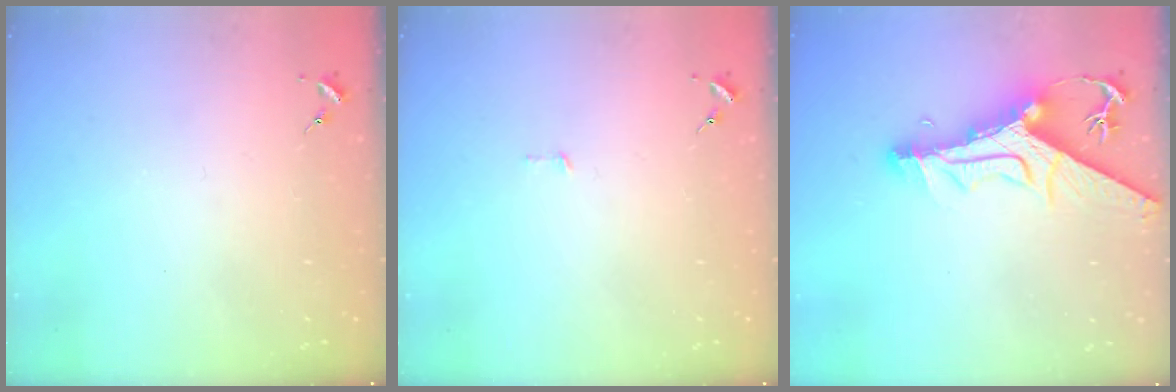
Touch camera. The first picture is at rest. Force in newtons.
{"total": 3.2, "press": 3.2, "slide": 0.2}
{"total": 13.6, "press": 13.5, "slide": 1.4}